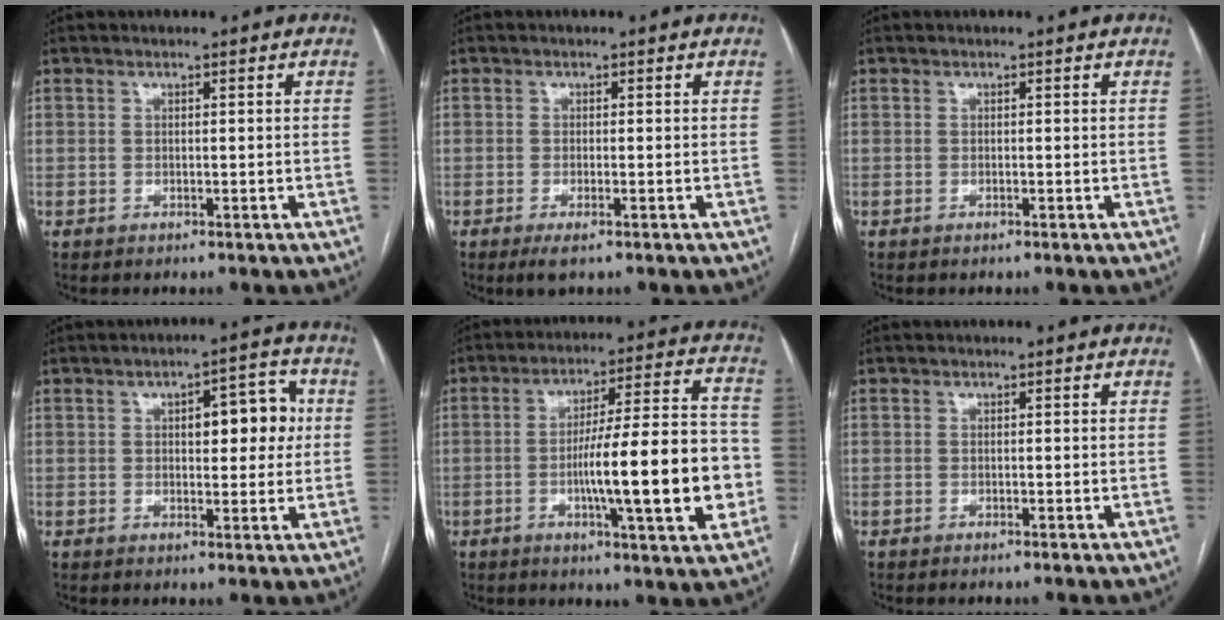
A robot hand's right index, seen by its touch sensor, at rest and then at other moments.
{"total": 2.1, "force": [-1.2, 0.2, 1.7], "torque": [-0.028, -0.005, -0.018]}
{"total": 0.0}
{"total": 7.6, "force": [1.4, 3.0, 6.8], "torque": [-0.083, 0.024, 0.019]}
{"total": 17.5, "force": [-3.5, 1.8, 17.1], "torque": [-0.253, 0.015, -0.050]}
{"total": 0.0}